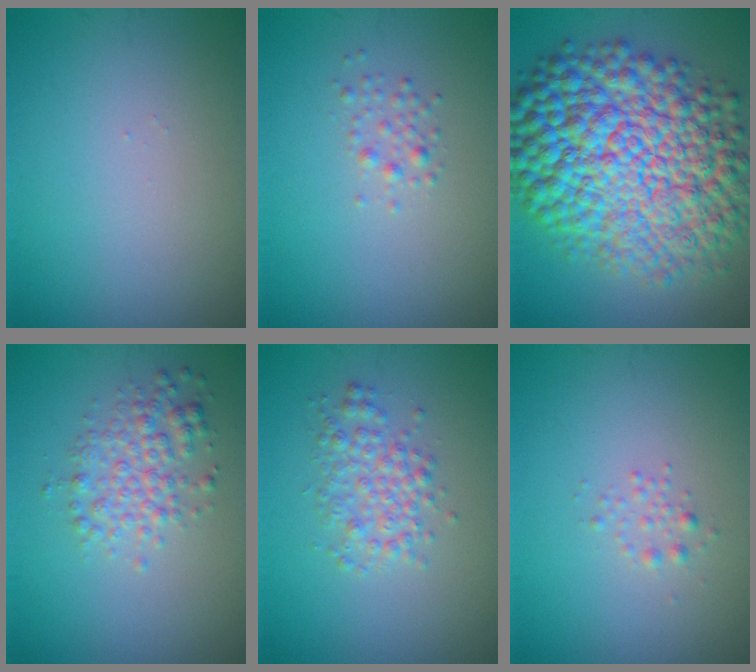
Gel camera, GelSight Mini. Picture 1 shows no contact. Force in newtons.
{"total": 1.2, "press": 1.2, "slide": 0.0}
{"total": 15.9, "press": 15.9, "slide": 0.1}
{"total": 3.1, "press": 3.1, "slide": 0.1}
{"total": 2.8, "press": 2.8, "slide": 0.0}
{"total": 0.9, "press": 0.9, "slide": 0.0}